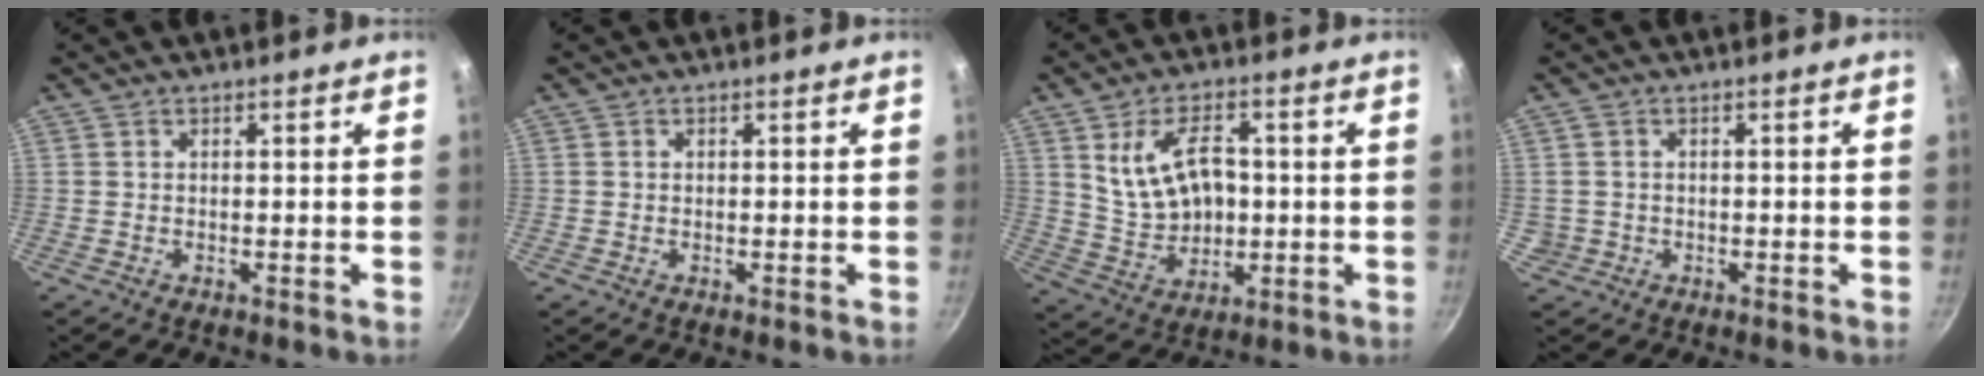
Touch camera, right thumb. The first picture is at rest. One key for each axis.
{"total": 0.0}
{"total": 12.2, "fx": 1.7, "fy": 7.8, "fz": 9.2, "tx": -0.141, "ty": -0.004, "tz": 0.047}
{"total": 2.5, "fx": -0.2, "fy": 2.4, "fz": 0.6, "tx": -0.003, "ty": 0.011, "tz": 0.004}